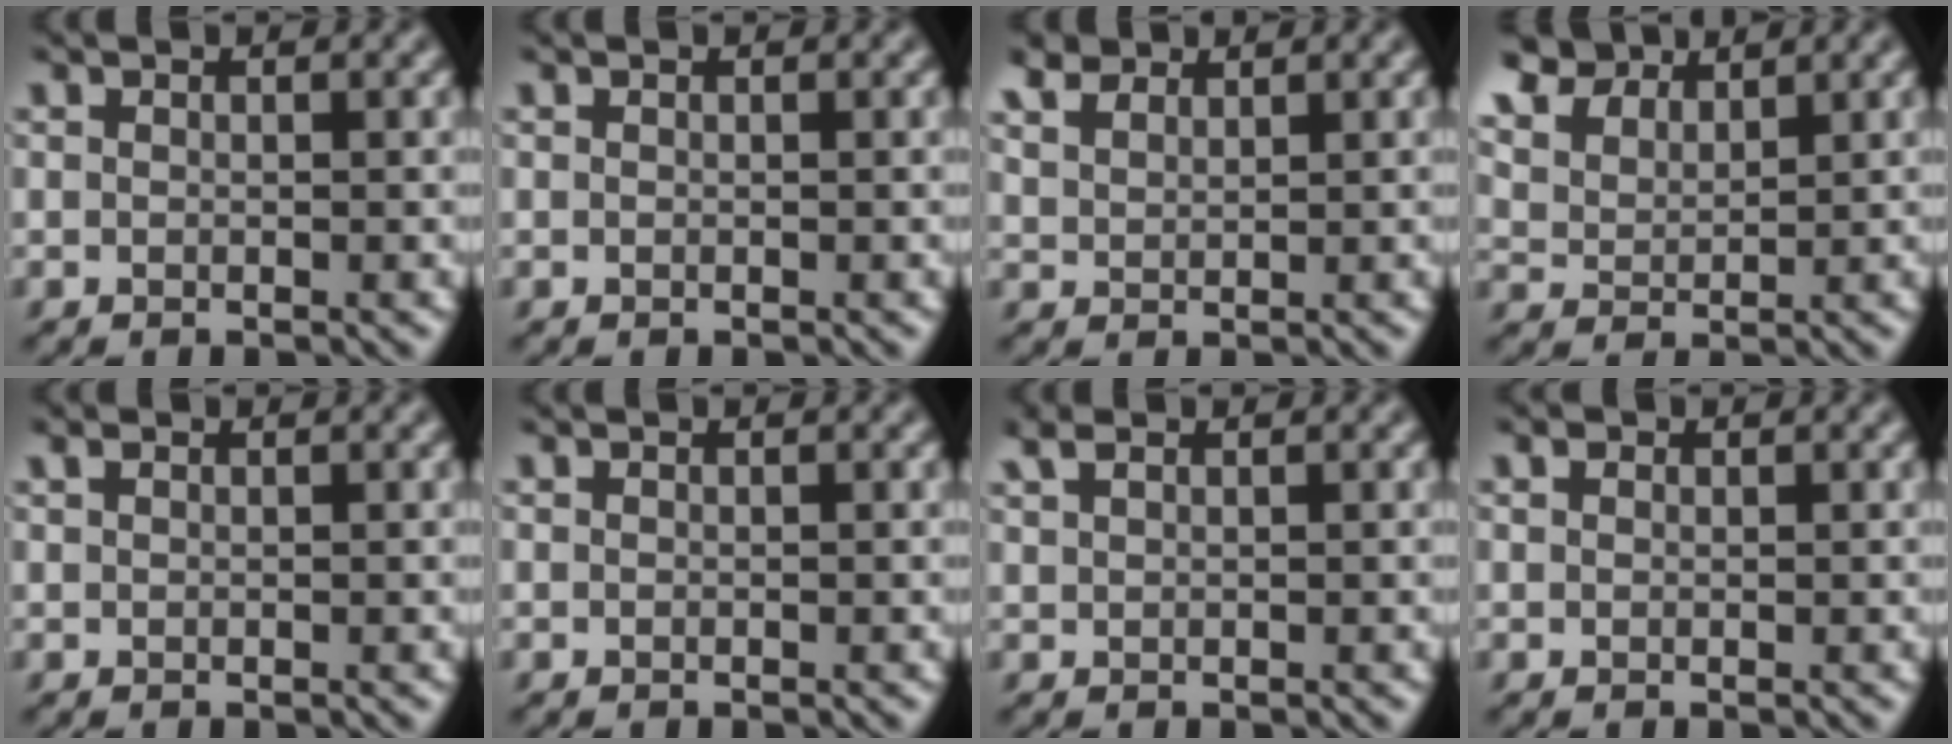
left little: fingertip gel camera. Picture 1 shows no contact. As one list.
[{"total": 0.0}, {"total": 2.8, "force": [2.2, 1.4, 1.1], "torque": [-0.042, 0.005, 0.049]}, {"total": 7.5, "force": [5.6, 3.9, 3.2], "torque": [-0.113, 0.006, 0.106]}, {"total": 0.7, "force": [0.5, 0.4, 0.4], "torque": [-0.011, 0.003, 0.010]}, {"total": 0.0}, {"total": 1.5, "force": [1.0, 0.6, 0.9], "torque": [-0.028, 0.008, 0.024]}, {"total": 0.7, "force": [0.3, 0.5, 0.2], "torque": [-0.004, 0.000, 0.005]}]